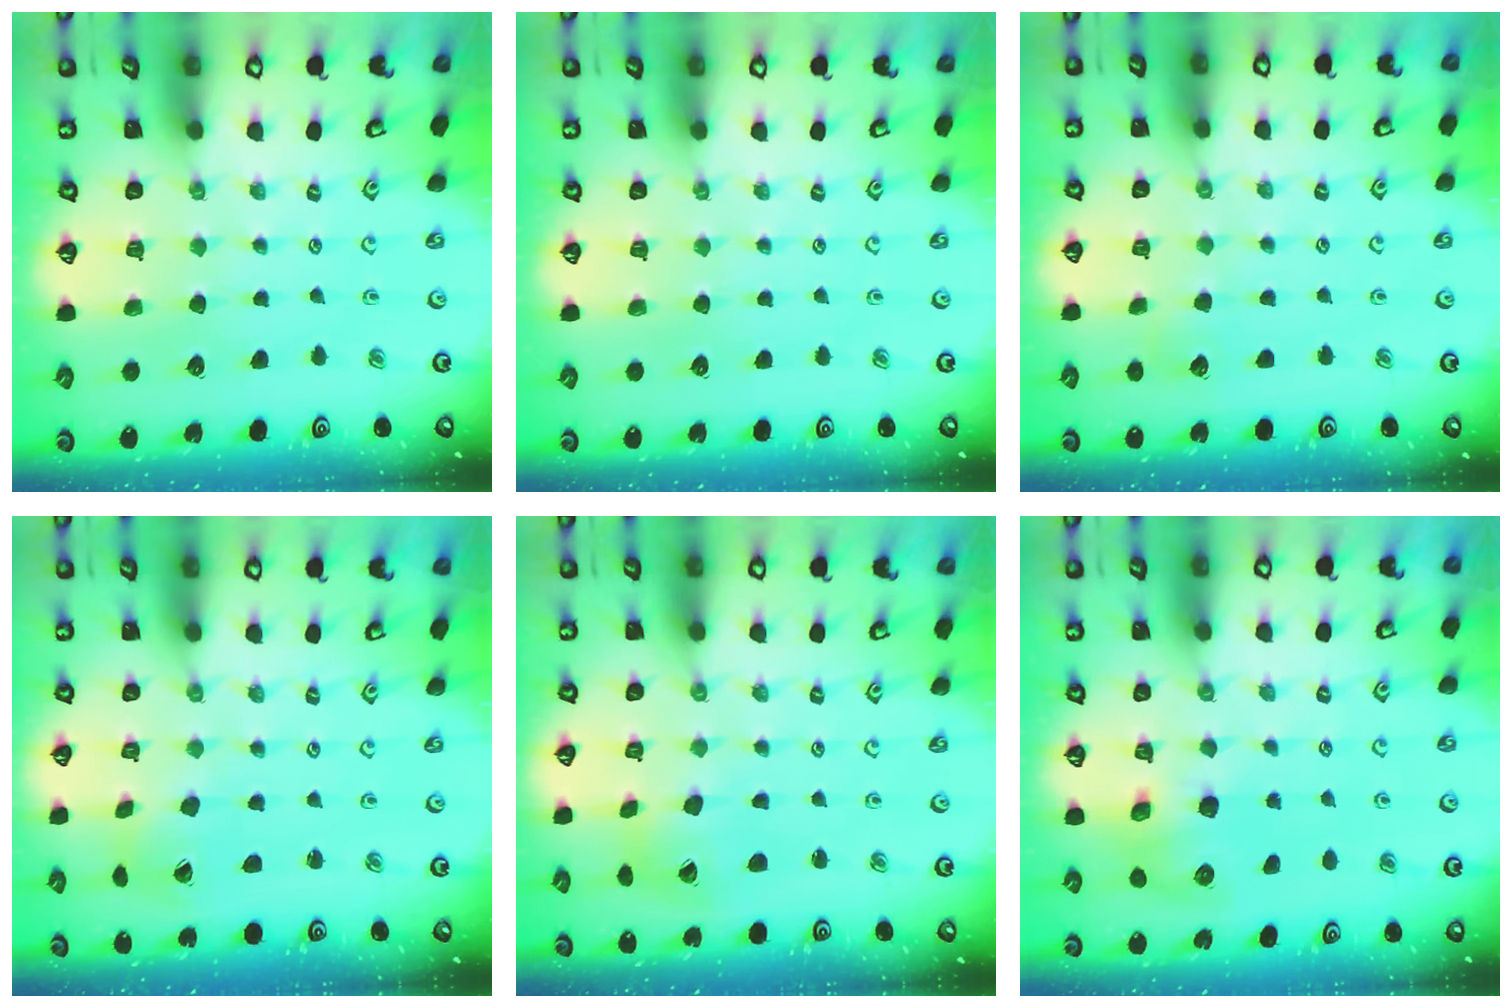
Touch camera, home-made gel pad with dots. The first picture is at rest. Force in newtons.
{"total": 0.0}
{"total": 4.9, "press": 4.8, "slide": 0.5}
{"total": 3.2, "press": 3.2, "slide": 0.4}
{"total": 11.0, "press": 10.9, "slide": 1.4}
{"total": 9.3, "press": 9.2, "slide": 0.9}